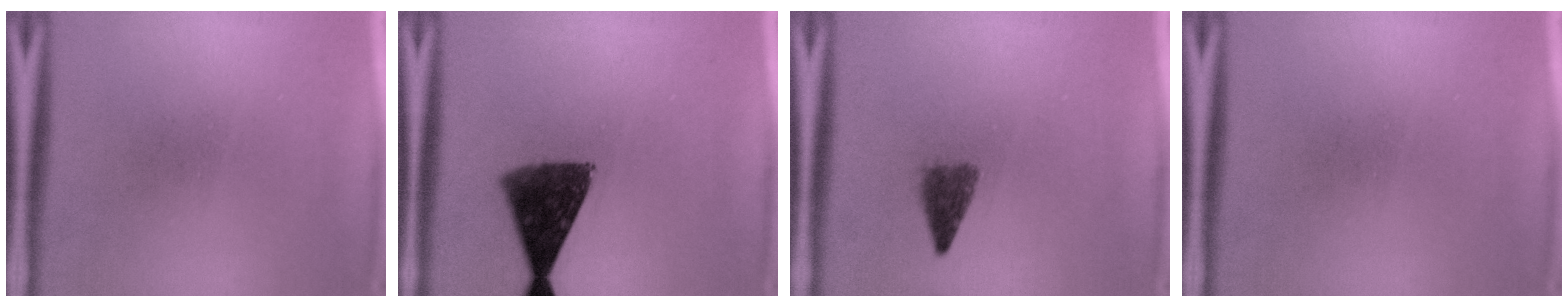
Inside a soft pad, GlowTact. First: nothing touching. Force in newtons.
{"total": 9.9}
{"total": 2.8}
{"total": 0.0}